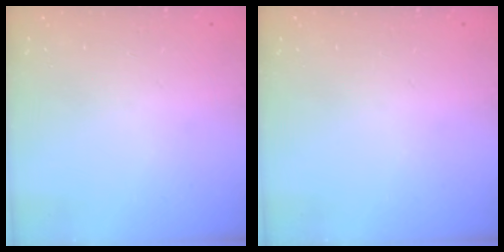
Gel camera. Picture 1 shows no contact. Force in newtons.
{"total": 0.0}